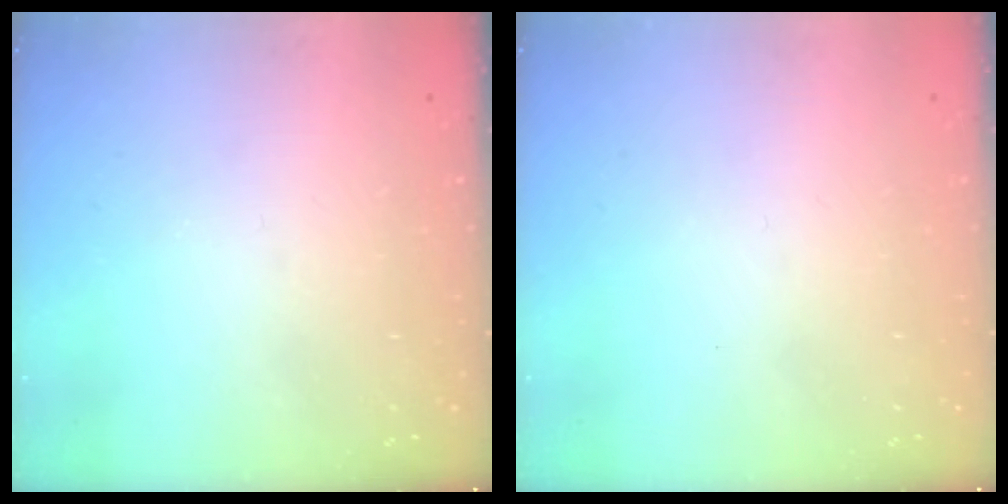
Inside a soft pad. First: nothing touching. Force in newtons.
{"total": 1.8, "press": 1.7, "slide": 0.1}